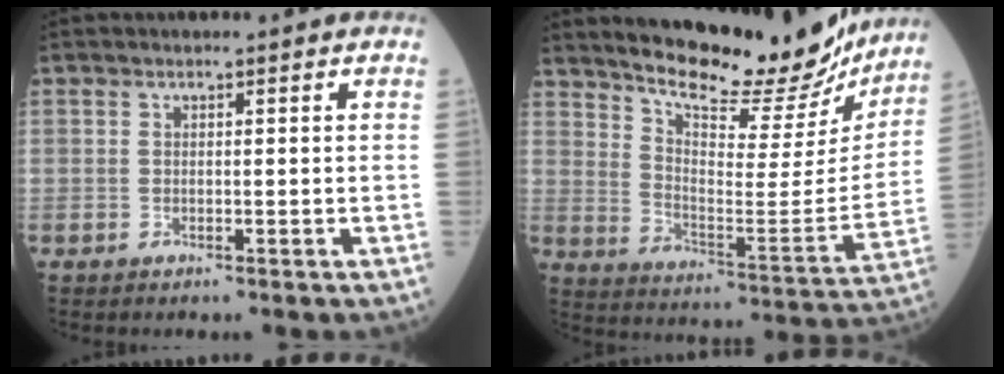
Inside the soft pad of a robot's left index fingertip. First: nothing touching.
{"total": 21.8, "force": [19.8, 4.1, 8.1], "torque": [-0.115, -0.046, 0.276]}